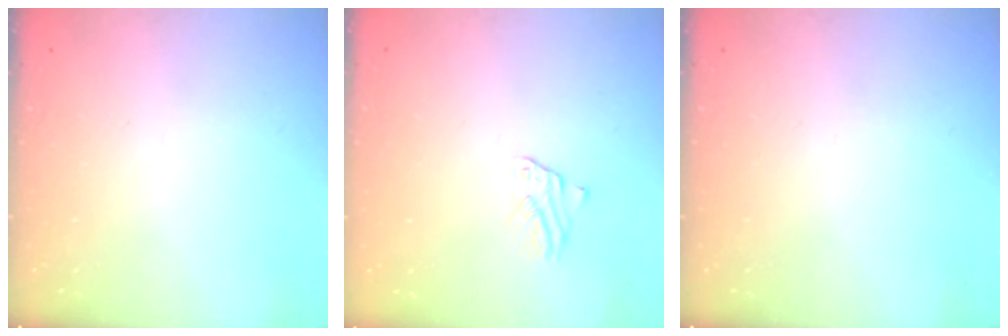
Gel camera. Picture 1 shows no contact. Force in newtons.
{"total": 1.5, "press": 1.5, "slide": 0.1}
{"total": 0.0}